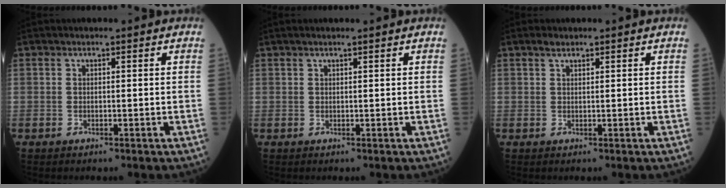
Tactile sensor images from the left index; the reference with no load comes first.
{"total": 1.6, "force": [1.2, -0.2, 0.9], "torque": [-0.014, 0.011, 0.023]}
{"total": 1.1, "force": [0.9, 0.4, 0.6], "torque": [-0.014, 0.007, 0.018]}